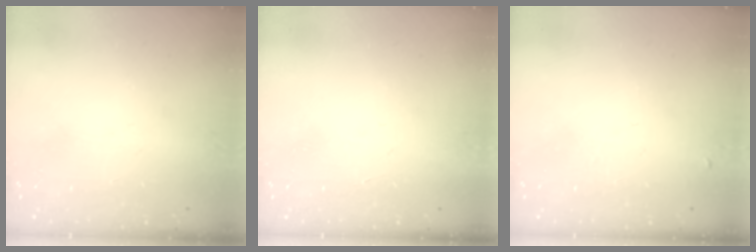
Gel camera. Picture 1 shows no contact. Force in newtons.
{"total": 1.5, "press": 1.5, "slide": 0.1}
{"total": 3.9, "press": 3.8, "slide": 0.6}